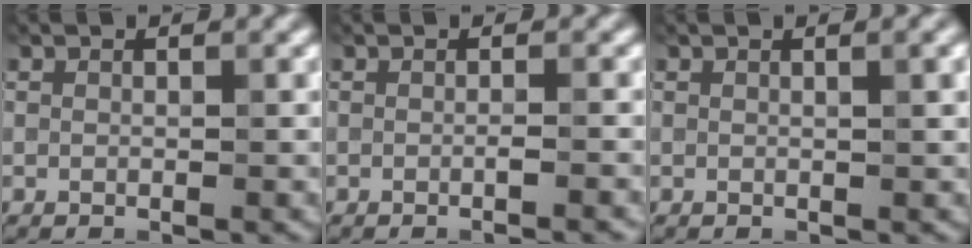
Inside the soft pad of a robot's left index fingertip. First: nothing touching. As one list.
[{"total": 1.0, "force": [-0.5, -0.2, 0.8], "torque": [-0.015, 0.000, -0.007]}, {"total": 1.6, "force": [0.6, 0.1, 1.5], "torque": [-0.025, 0.007, 0.009]}]